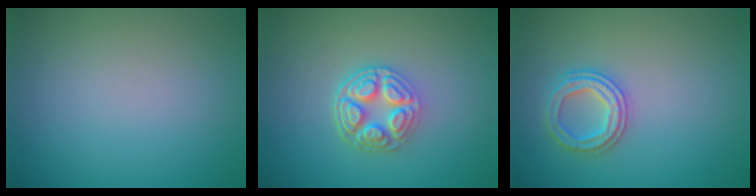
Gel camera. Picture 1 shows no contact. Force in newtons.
{"total": 4.8, "press": 3.6, "slide": 3.2}
{"total": 2.6, "press": 2.6, "slide": 0.1}